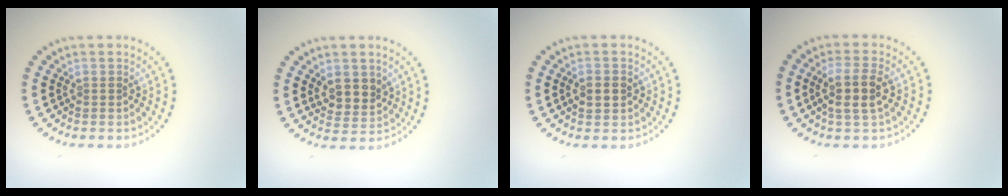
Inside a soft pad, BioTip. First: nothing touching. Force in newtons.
{"total": 2.7, "press": 2.5, "slide": 1.2}
{"total": 2.5, "press": 2.5, "slide": 0.3}
{"total": 3.2, "press": 2.9, "slide": 1.2}